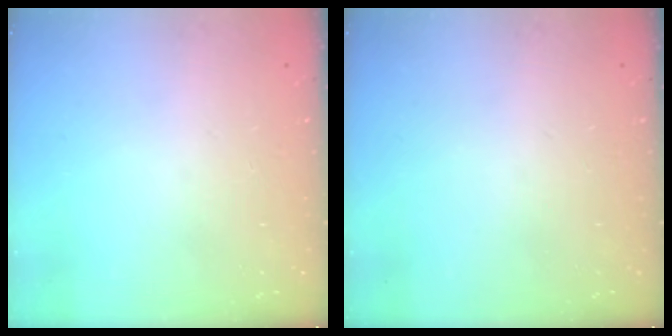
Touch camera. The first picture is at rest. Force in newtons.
{"total": 0.0}